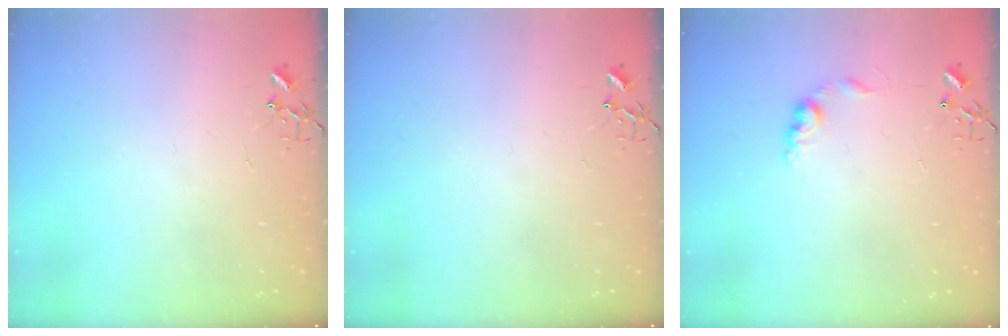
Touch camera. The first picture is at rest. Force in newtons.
{"total": 0.0}
{"total": 7.5, "press": 7.4, "slide": 0.3}